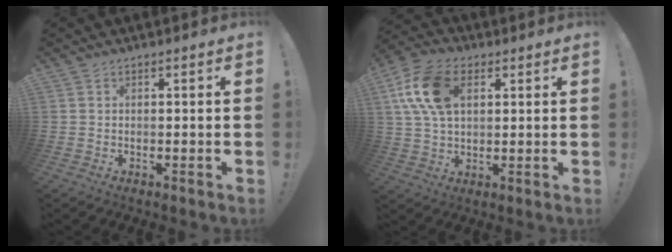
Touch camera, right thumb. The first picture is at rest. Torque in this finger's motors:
{"motor_torque": [0.37, 0.41, 0.70, 0.47, 0.18]}